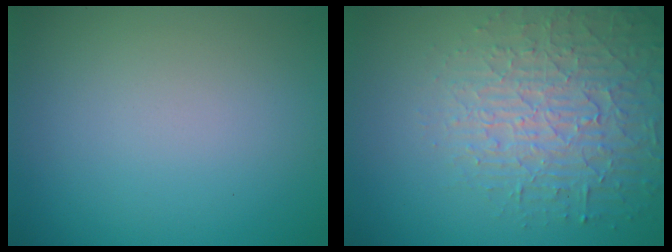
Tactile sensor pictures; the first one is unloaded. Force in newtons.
{"total": 4.4, "press": 4.3, "slide": 1.2}